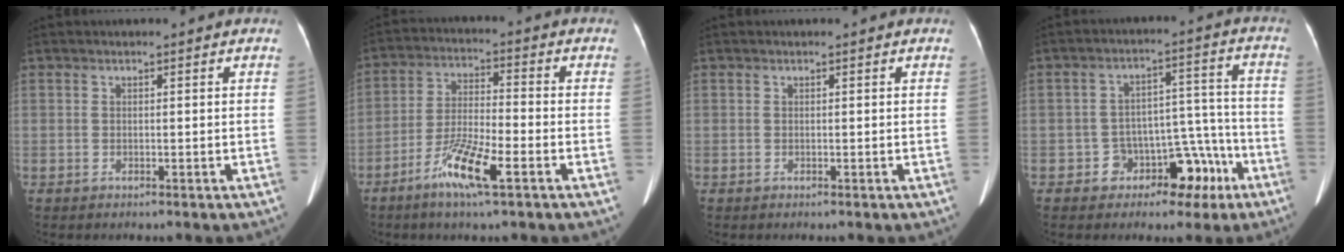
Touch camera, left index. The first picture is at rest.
{"total": 9.0, "force": [-4.9, 1.0, 7.5], "torque": [-0.152, -0.009, -0.092]}
{"total": 0.0}
{"total": 8.2, "force": [-4.6, 5.8, 3.6], "torque": [-0.033, 0.044, -0.057]}